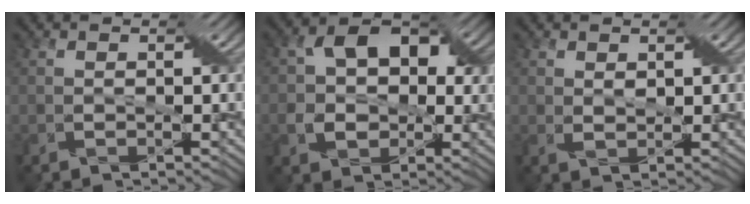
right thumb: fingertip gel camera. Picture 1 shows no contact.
{"total": 7.8, "force": [0.9, 5.8, 5.2], "torque": [-0.090, 0.009, 0.009]}
{"total": 1.3, "force": [0.7, 0.7, 0.8], "torque": [-0.021, -0.002, 0.018]}